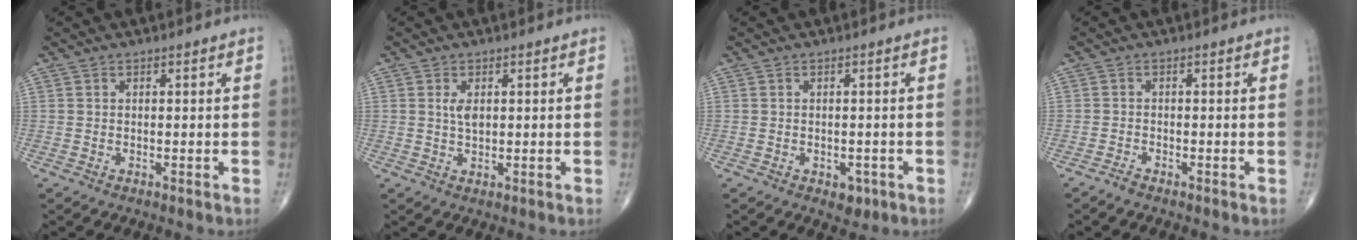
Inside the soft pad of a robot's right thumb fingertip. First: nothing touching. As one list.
[{"total": 2.3, "force": [0.6, 1.2, 1.9], "torque": [-0.032, -0.004, 0.012]}, {"total": 2.6, "force": [-1.1, 1.7, 1.6], "torque": [-0.007, 0.001, -0.008]}, {"total": 1.1, "force": [-1.0, 0.1, 0.4], "torque": [-0.013, 0.002, -0.022]}]